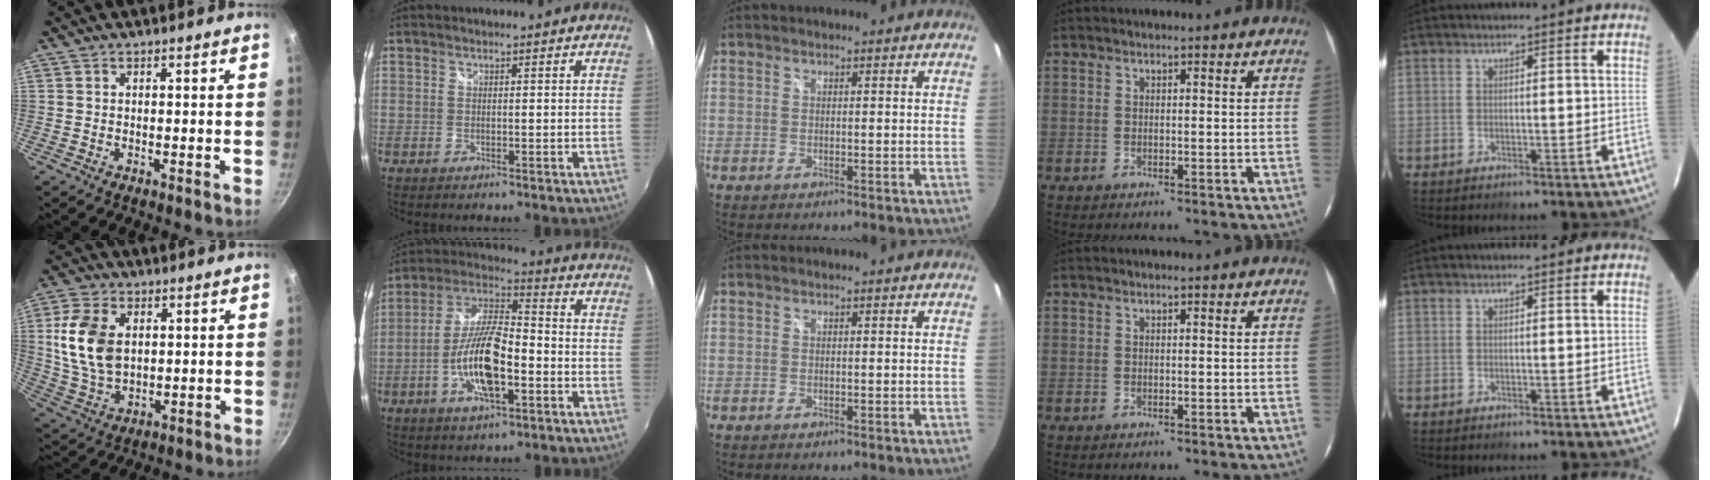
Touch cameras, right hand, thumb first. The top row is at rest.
{"thumb": {"total": 12.6, "force": [2.3, 8.4, 9.2], "torque": [-0.166, -0.012, 0.051]}, "index": {"total": 13.9, "force": [-4.5, 4.5, 12.3], "torque": [-0.254, 0.000, -0.085]}}